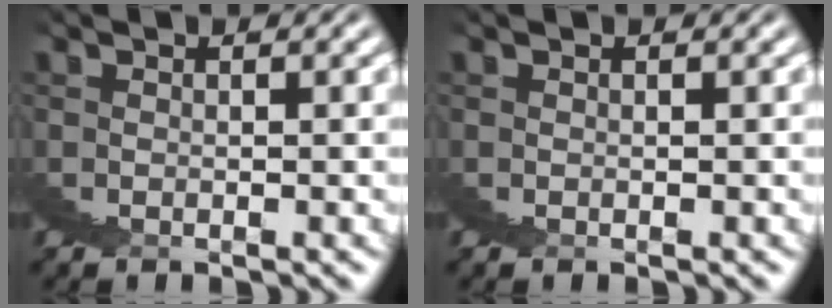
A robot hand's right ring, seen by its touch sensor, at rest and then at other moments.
{"total": 0.0}